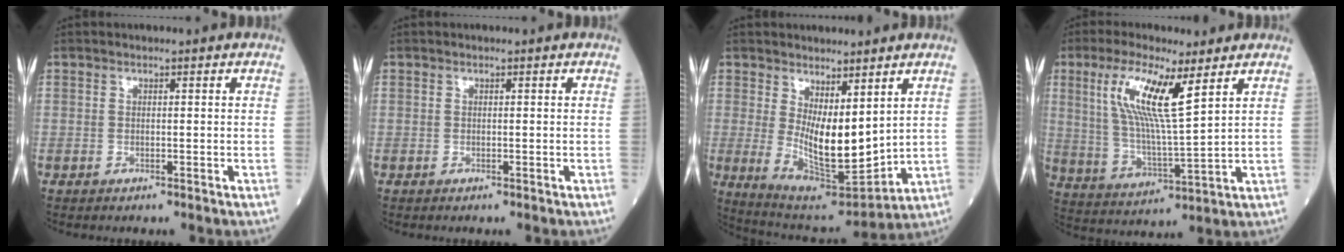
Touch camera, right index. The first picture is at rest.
{"total": 0.0}
{"total": 11.0, "force": [2.3, 3.4, 10.1], "torque": [-0.181, -0.028, 0.063]}
{"total": 11.7, "force": [5.4, 1.2, 10.4], "torque": [-0.214, 0.000, 0.106]}